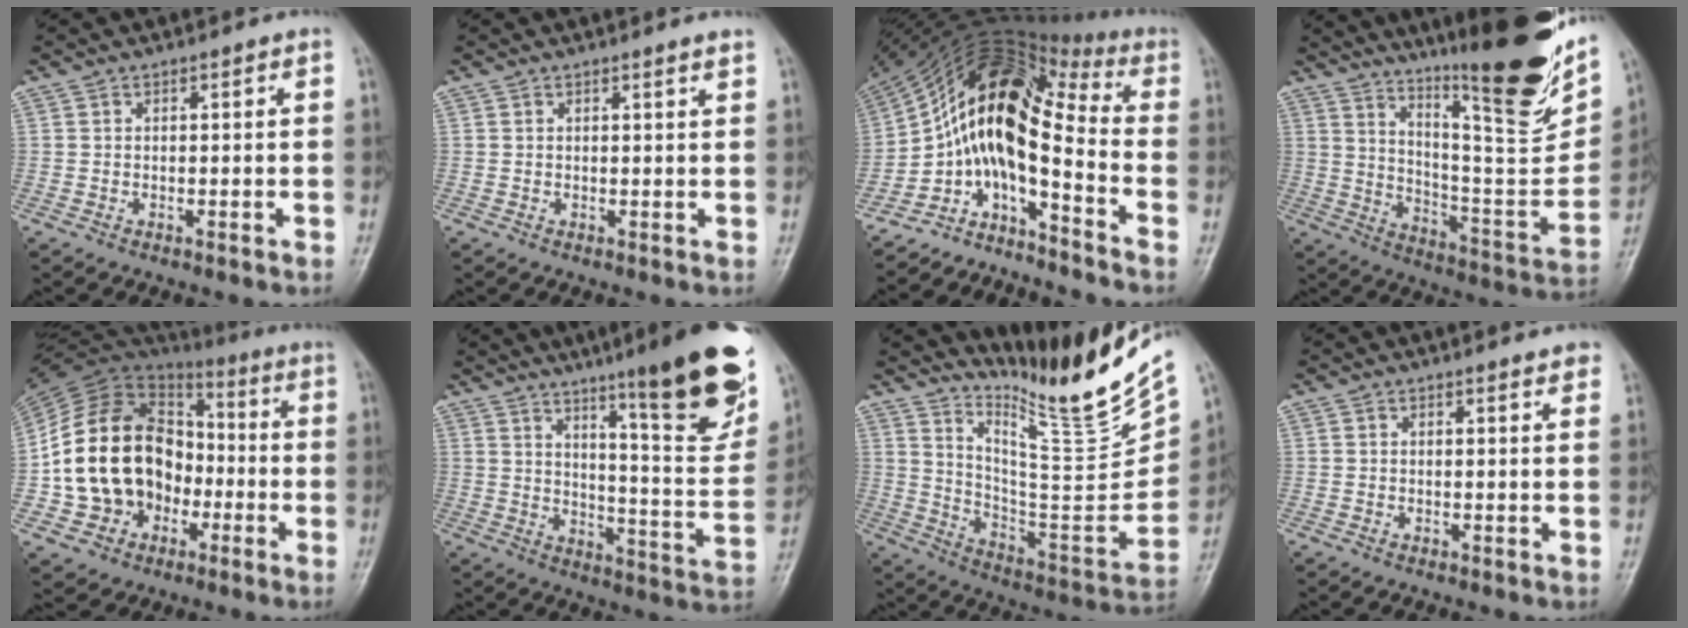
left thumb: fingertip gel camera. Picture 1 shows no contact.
{"total": 1.1, "force": [1.0, -0.1, 0.6], "torque": [-0.007, -0.006, 0.014]}
{"total": 14.8, "force": [-5.5, 5.9, 12.4], "torque": [-0.214, 0.109, -0.107]}
{"total": 26.9, "force": [18.4, 4.0, 19.2], "torque": [-0.270, -0.104, 0.289]}
{"total": 21.0, "force": [-3.6, 16.8, 12.2], "torque": [-0.205, 0.046, -0.057]}
{"total": 23.3, "force": [14.3, 3.4, 18.1], "torque": [-0.219, -0.075, 0.209]}
{"total": 20.2, "force": [16.6, 0.6, 11.6], "torque": [-0.164, -0.145, 0.274]}
{"total": 2.3, "force": [2.0, 0.4, 1.1], "torque": [-0.009, -0.006, 0.018]}